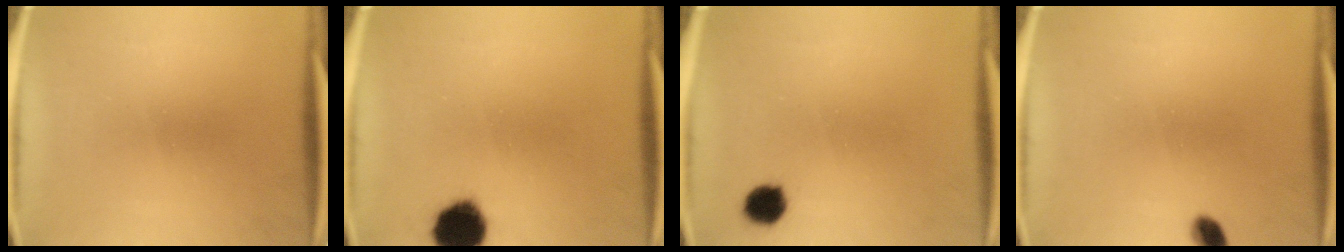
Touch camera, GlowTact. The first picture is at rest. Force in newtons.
{"total": 10.4}
{"total": 4.1}
{"total": 2.9}